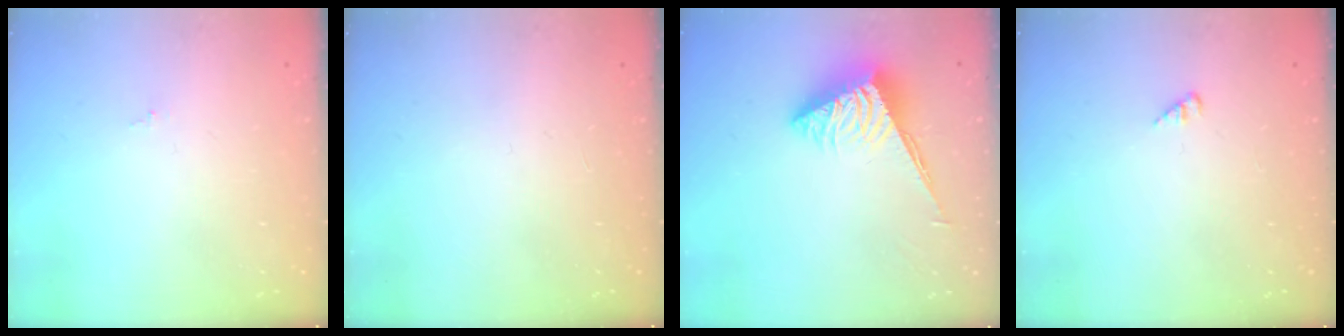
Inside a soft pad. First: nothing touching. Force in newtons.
{"total": 0.0}
{"total": 4.9, "press": 4.9, "slide": 0.2}
{"total": 2.1, "press": 2.1, "slide": 0.3}